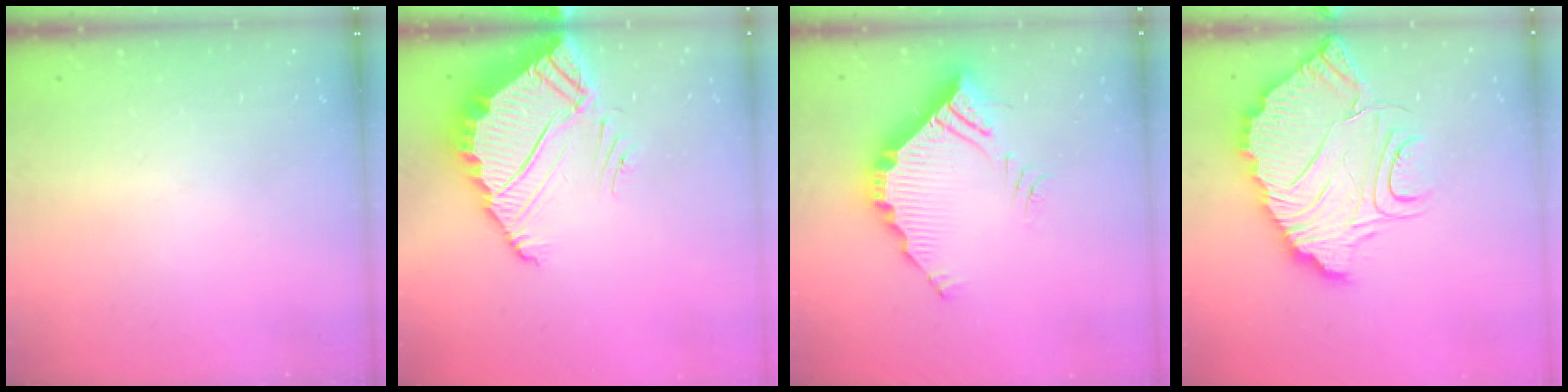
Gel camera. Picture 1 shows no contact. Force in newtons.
{"total": 8.5, "press": 8.5, "slide": 0.5}
{"total": 14.9, "press": 14.9, "slide": 0.3}
{"total": 14.0, "press": 14.0, "slide": 1.3}